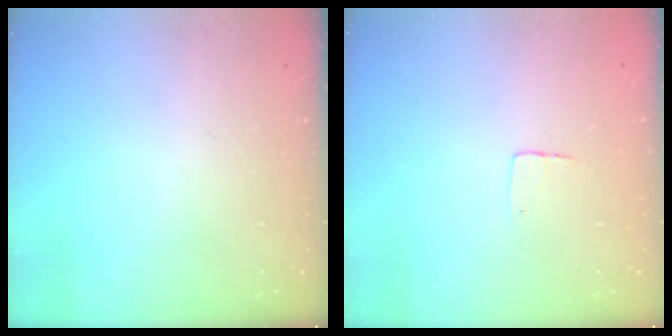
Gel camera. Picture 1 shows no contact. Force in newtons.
{"total": 4.3, "press": 4.3, "slide": 0.3}